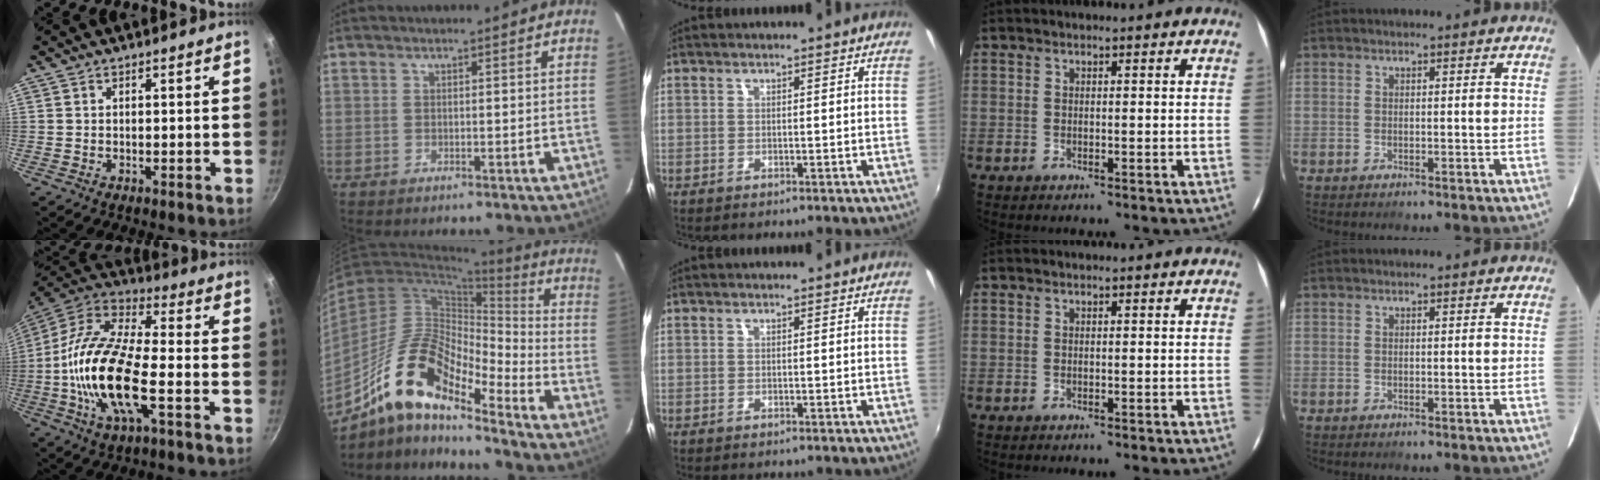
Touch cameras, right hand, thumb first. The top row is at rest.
{"thumb": {"total": 20.3, "force": [-4.8, 7.8, 18.1], "torque": [-0.353, 0.032, -0.110]}, "index": {"total": 17.8, "force": [-12.7, 5.3, 11.3], "torque": [-0.195, 0.000, -0.250]}}